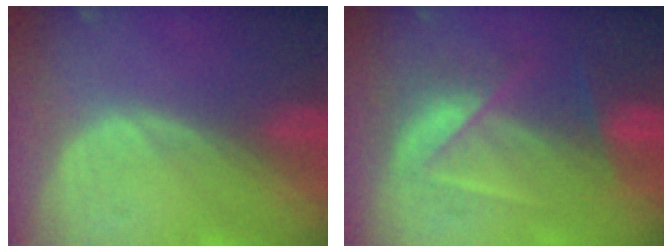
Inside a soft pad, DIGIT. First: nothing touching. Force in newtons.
{"total": 7.3, "press": 6.5, "slide": 3.4}